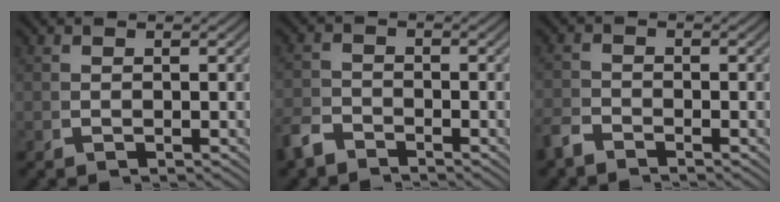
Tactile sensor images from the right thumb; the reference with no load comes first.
{"total": 2.1, "force": [-2.0, 0.5, 0.1], "torque": [0.006, -0.005, -0.039]}
{"total": 1.5, "force": [-1.4, 0.1, 0.1], "torque": [0.008, -0.001, -0.032]}